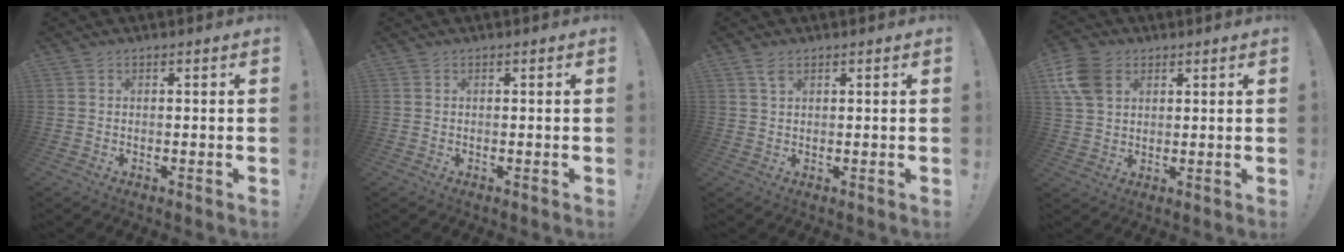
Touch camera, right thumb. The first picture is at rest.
{"total": 0.0}
{"total": 2.6, "force": [1.5, 1.0, 1.9], "torque": [-0.035, -0.002, 0.027]}
{"total": 10.4, "force": [4.0, 7.5, 6.0], "torque": [-0.112, -0.001, 0.081]}